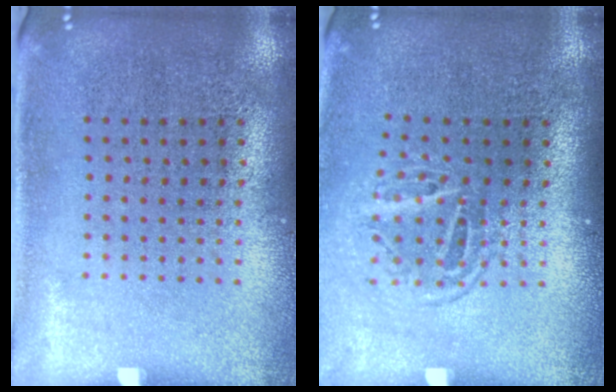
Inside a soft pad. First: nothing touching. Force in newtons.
{"total": 1.5, "press": 1.0, "slide": 1.1}